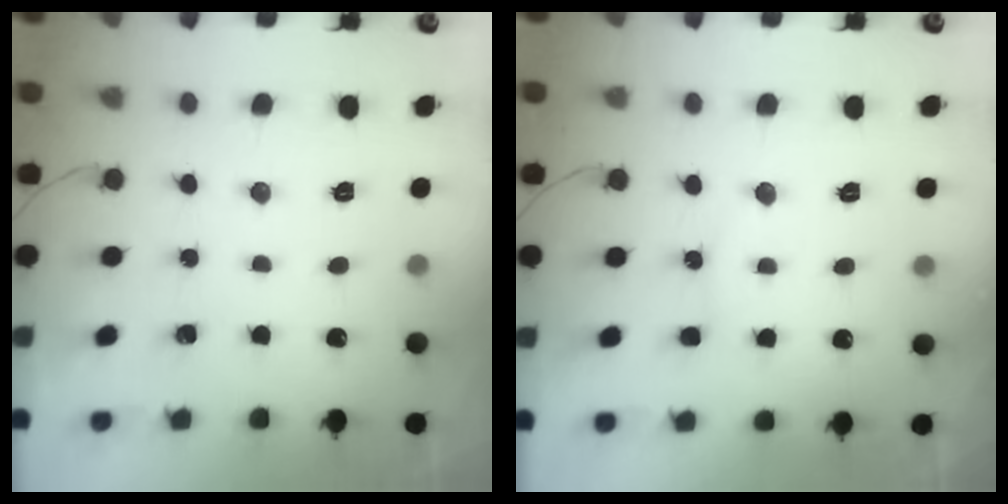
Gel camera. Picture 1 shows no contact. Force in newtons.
{"total": 5.9, "press": 5.9, "slide": 0.4}